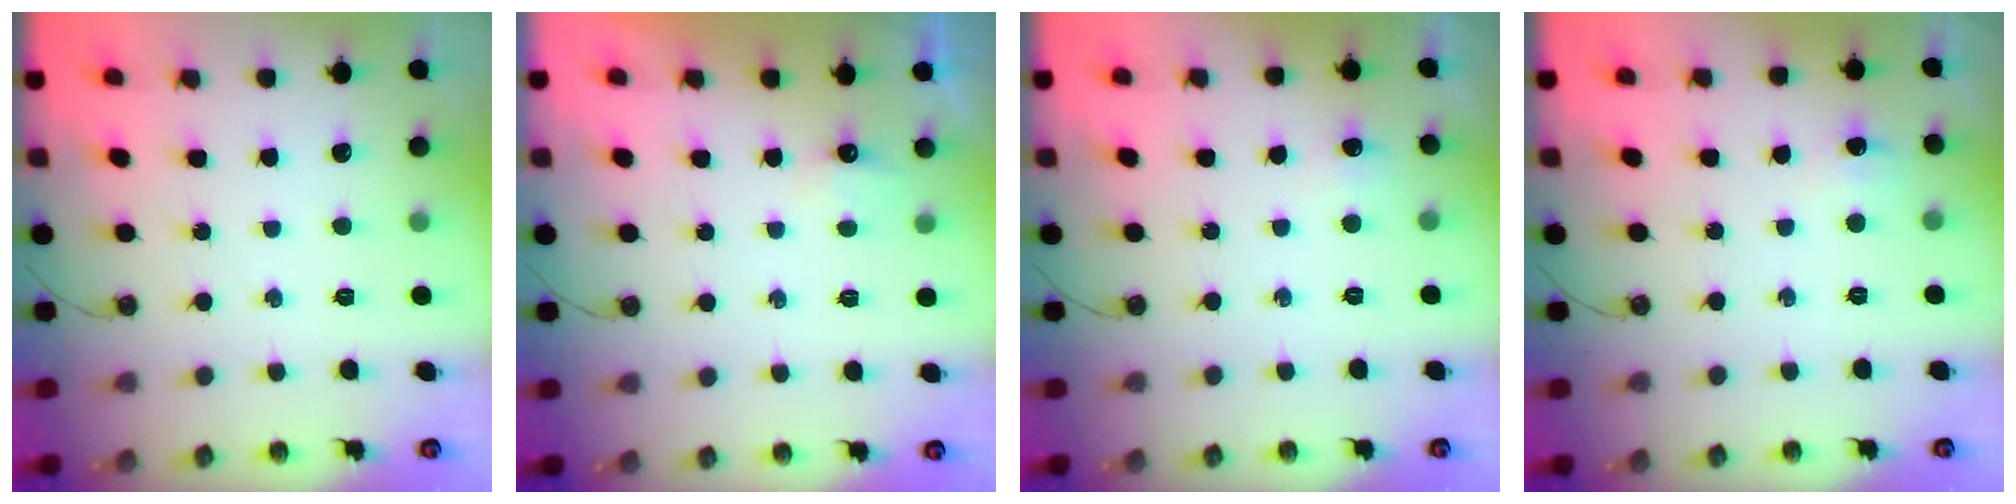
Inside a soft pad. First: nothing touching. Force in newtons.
{"total": 3.7, "press": 3.7, "slide": 0.6}
{"total": 4.6, "press": 4.5, "slide": 0.7}
{"total": 3.8, "press": 3.8, "slide": 0.5}